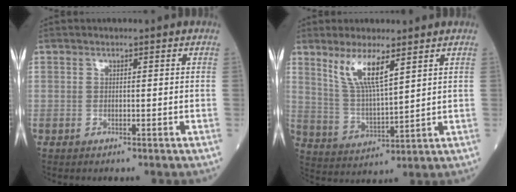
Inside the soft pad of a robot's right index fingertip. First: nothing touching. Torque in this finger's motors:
{"motor_torque": [0.22, 0.27, 0.42, 0.11]}